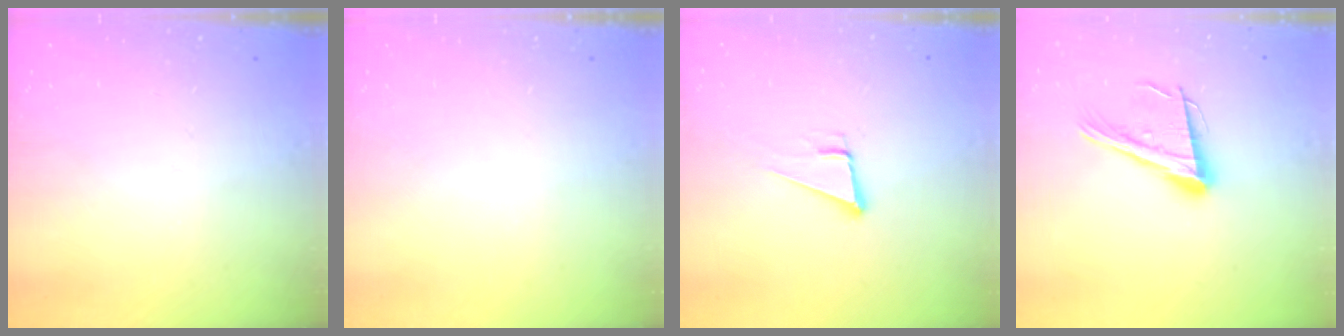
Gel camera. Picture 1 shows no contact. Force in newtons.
{"total": 0.0}
{"total": 5.0, "press": 4.4, "slide": 2.4}
{"total": 17.0, "press": 16.5, "slide": 3.9}